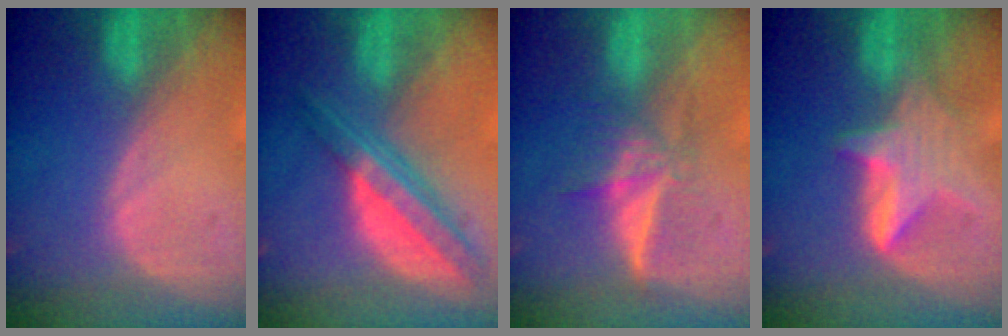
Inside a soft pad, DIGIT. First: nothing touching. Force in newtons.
{"total": 7.9, "press": 6.6, "slide": 4.2}
{"total": 6.0, "press": 5.3, "slide": 2.9}
{"total": 6.1, "press": 5.7, "slide": 2.2}